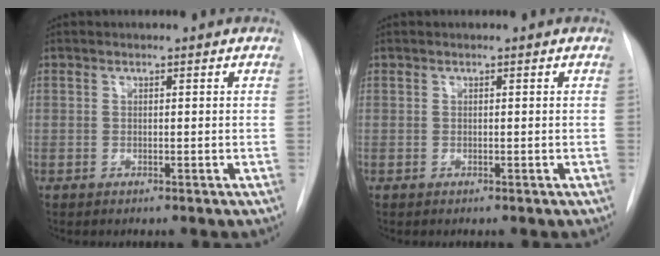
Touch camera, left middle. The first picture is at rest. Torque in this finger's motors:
{"motor_torque": [0.23, -0.37, -0.04, 0.00]}